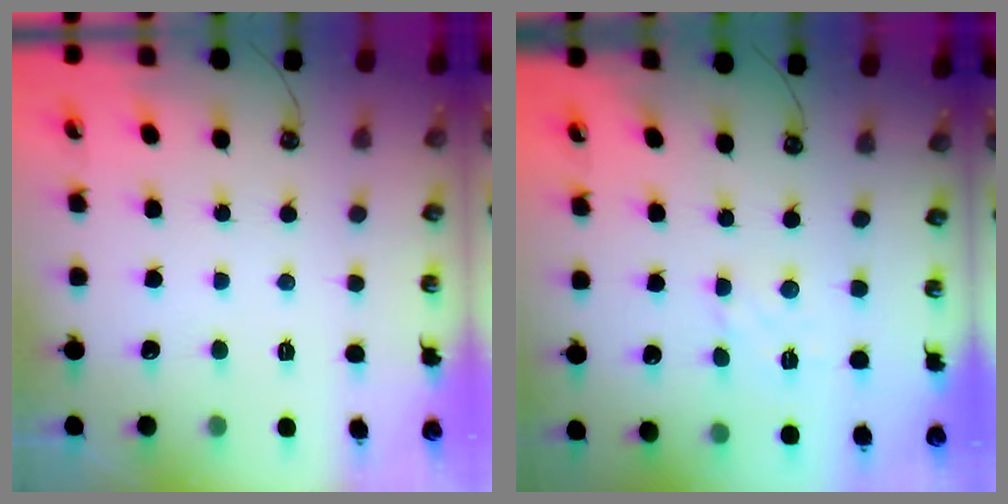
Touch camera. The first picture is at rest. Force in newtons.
{"total": 2.5, "press": 2.4, "slide": 0.4}